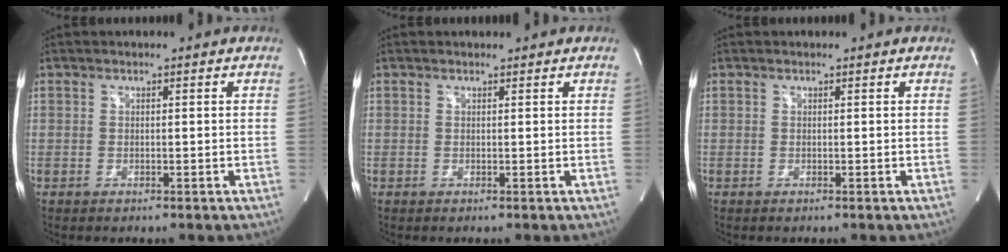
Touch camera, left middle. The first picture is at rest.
{"total": 0.7, "force": [0.7, 0.2, 0.0], "torque": [-0.009, 0.008, 0.012]}
{"total": 0.0}